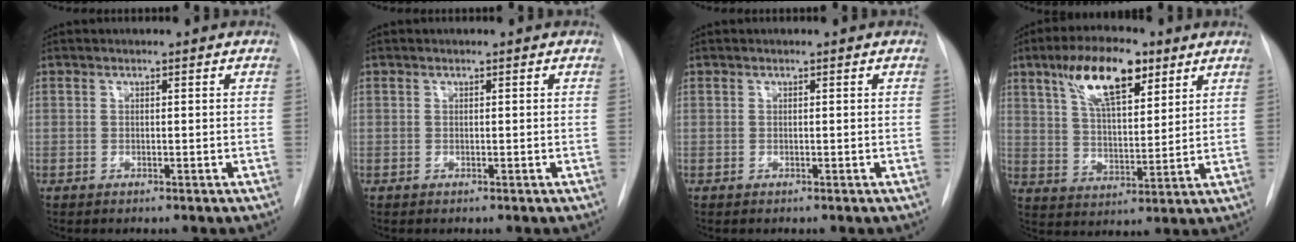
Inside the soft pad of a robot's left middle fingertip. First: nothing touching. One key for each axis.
{"total": 0.0}
{"total": 0.0}
{"total": 12.3, "fx": 7.0, "fy": 4.1, "fz": 9.3, "tx": -0.169, "ty": 0.014, "tz": 0.126}